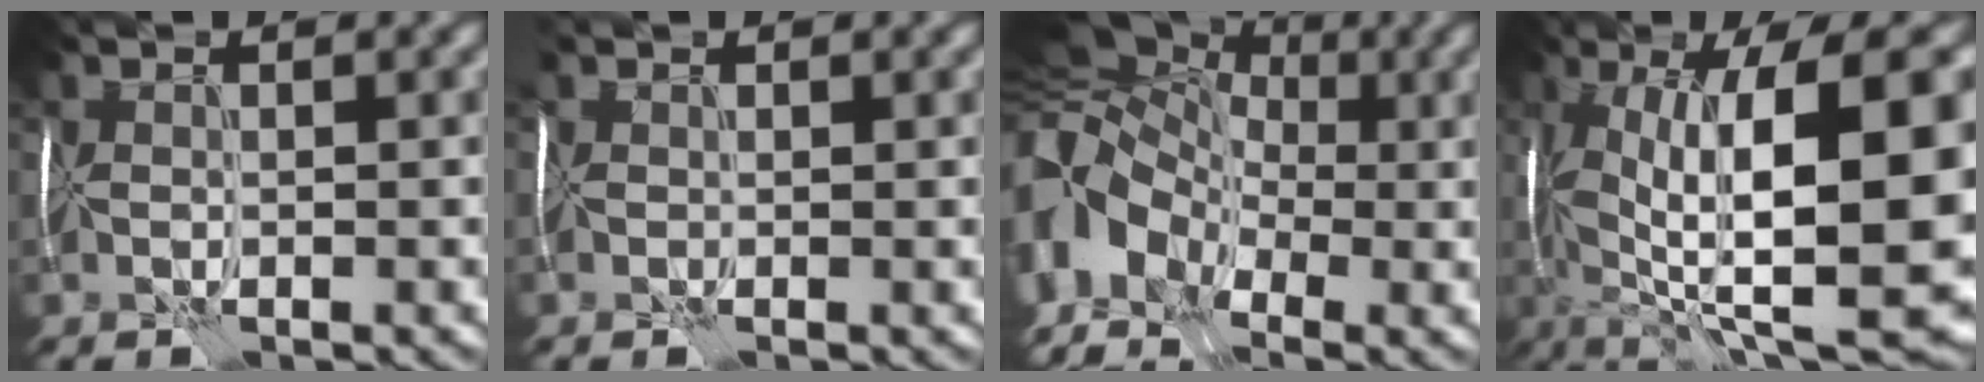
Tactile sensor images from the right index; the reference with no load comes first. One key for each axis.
{"total": 1.5, "fx": 0.5, "fy": 0.7, "fz": 1.2, "tx": -0.021, "ty": 0.003, "tz": -0.005}
{"total": 10.6, "fx": -1.9, "fy": 8.3, "fz": 6.3, "tx": -0.153, "ty": 0.008, "tz": -0.039}
{"total": 16.7, "fx": -0.5, "fy": 5.9, "fz": 15.6, "tx": -0.262, "ty": 0.011, "tz": 0.004}